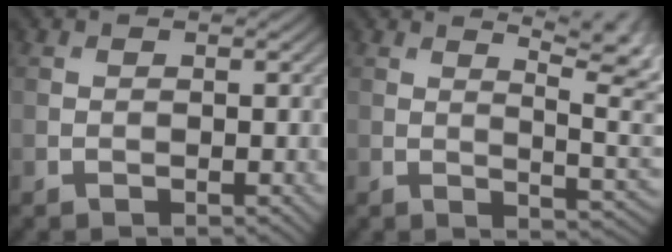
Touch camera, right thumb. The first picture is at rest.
{"total": 9.1, "force": [4.6, 2.5, 7.4], "torque": [-0.097, 0.017, 0.058]}